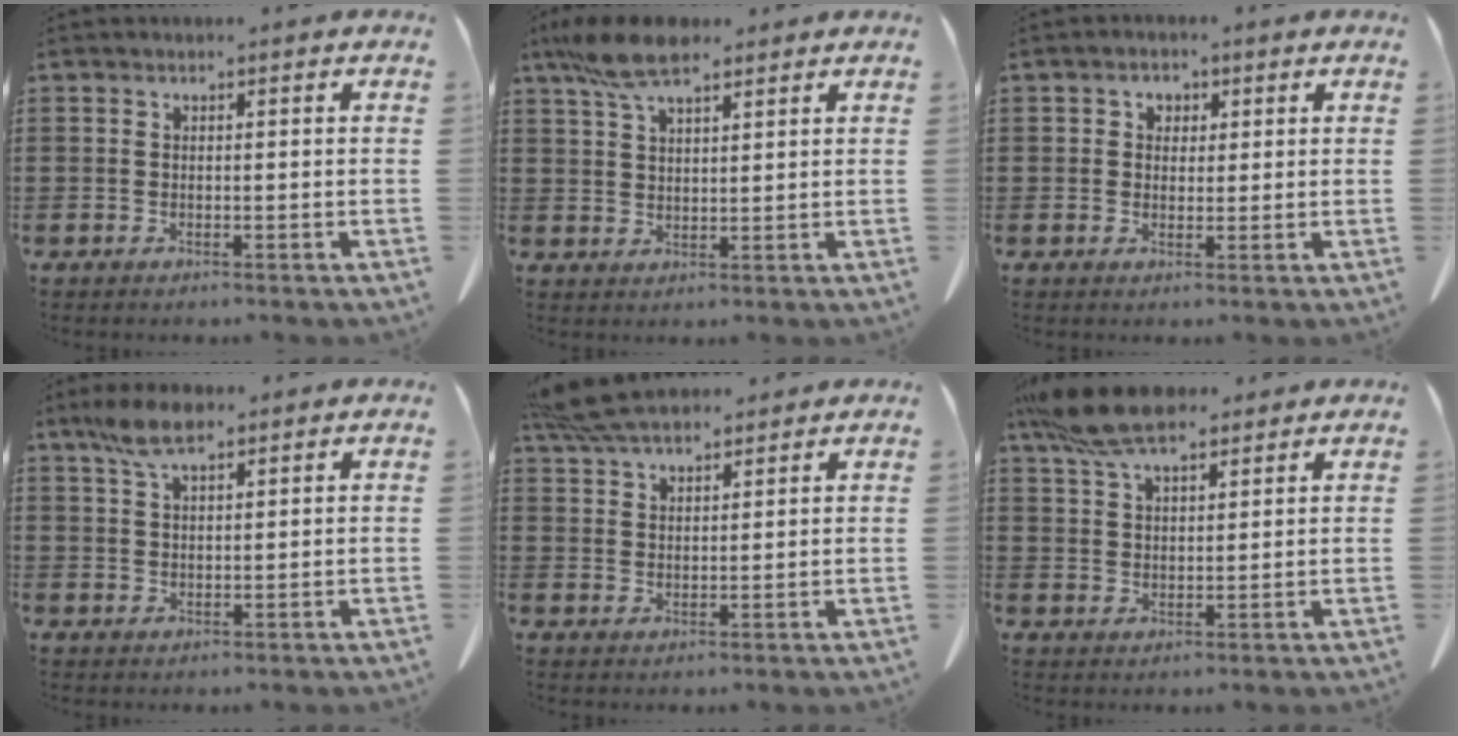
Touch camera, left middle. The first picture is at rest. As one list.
[{"total": 7.7, "force": [5.5, 2.6, 4.7], "torque": [-0.106, -0.002, 0.103]}, {"total": 1.8, "force": [0.6, 1.6, 0.5], "torque": [-0.018, 0.008, 0.009]}, {"total": 5.7, "force": [3.6, 2.0, 3.9], "torque": [-0.086, 0.006, 0.068]}, {"total": 7.0, "force": [6.1, 1.9, 2.9], "torque": [-0.075, -0.008, 0.117]}, {"total": 9.1, "force": [7.2, 3.2, 4.7], "torque": [-0.114, -0.008, 0.136]}]